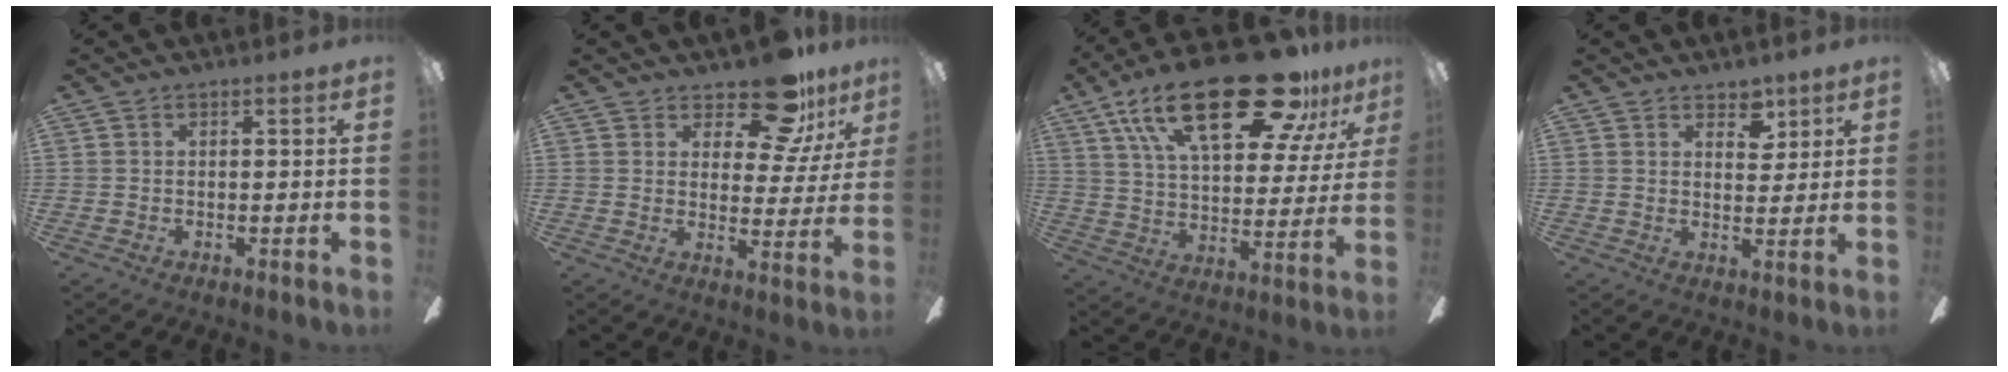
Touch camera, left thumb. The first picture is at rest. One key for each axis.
{"total": 11.7, "fx": 8.2, "fy": 5.6, "fz": 6.3, "tx": -0.072, "ty": -0.044, "tz": 0.142}
{"total": 29.7, "fx": 17.9, "fy": 12.3, "fz": 20.3, "tx": -0.332, "ty": -0.090, "tz": 0.298}
{"total": 5.1, "fx": 3.8, "fy": 2.8, "fz": 1.8, "tx": -0.006, "ty": -0.020, "tz": 0.063}